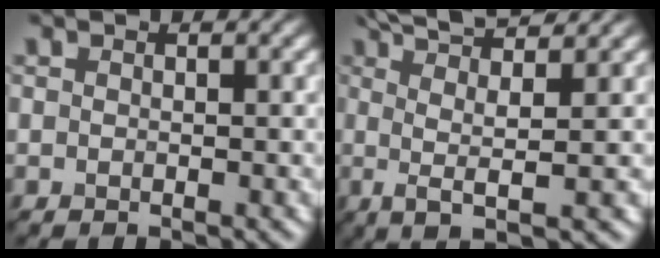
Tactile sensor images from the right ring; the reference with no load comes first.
{"total": 6.0, "force": [2.1, 1.1, 5.6], "torque": [-0.096, 0.009, 0.035]}